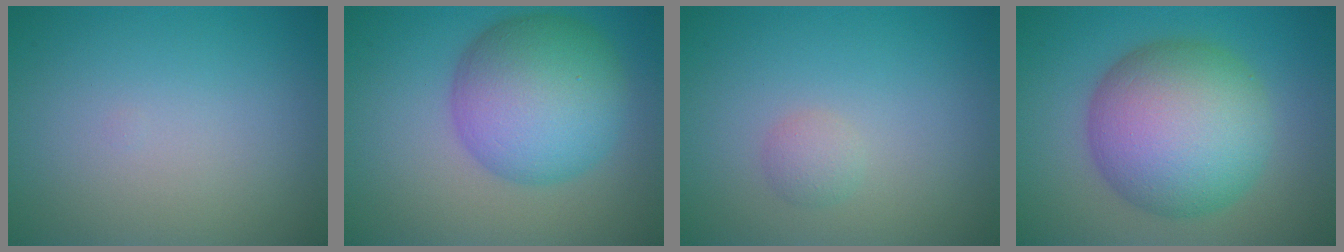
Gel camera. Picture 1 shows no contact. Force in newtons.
{"total": 9.1, "press": 9.1, "slide": 0.2}
{"total": 1.2, "press": 1.2, "slide": 0.1}
{"total": 11.3, "press": 11.3, "slide": 0.4}